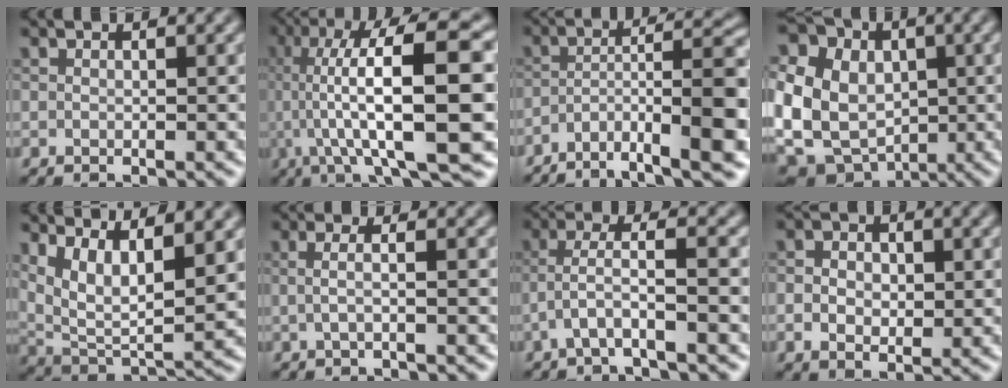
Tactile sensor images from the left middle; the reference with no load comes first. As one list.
[{"total": 14.7, "force": [0.4, 3.2, 14.3], "torque": [-0.209, 0.020, 0.010]}, {"total": 9.9, "force": [-4.8, 2.6, 8.3], "torque": [-0.129, -0.001, -0.088]}, {"total": 15.4, "force": [1.0, 13.2, 7.9], "torque": [-0.196, 0.011, -0.009]}, {"total": 7.5, "force": [3.5, 3.0, 5.9], "torque": [-0.122, -0.018, 0.069]}, {"total": 2.7, "force": [0.2, 1.2, 2.4], "torque": [-0.035, -0.013, -0.024]}, {"total": 3.2, "force": [-1.3, 0.5, 2.9], "torque": [-0.062, 0.005, -0.038]}, {"total": 3.5, "force": [-0.1, 2.5, 2.4], "torque": [-0.045, -0.011, -0.010]}]